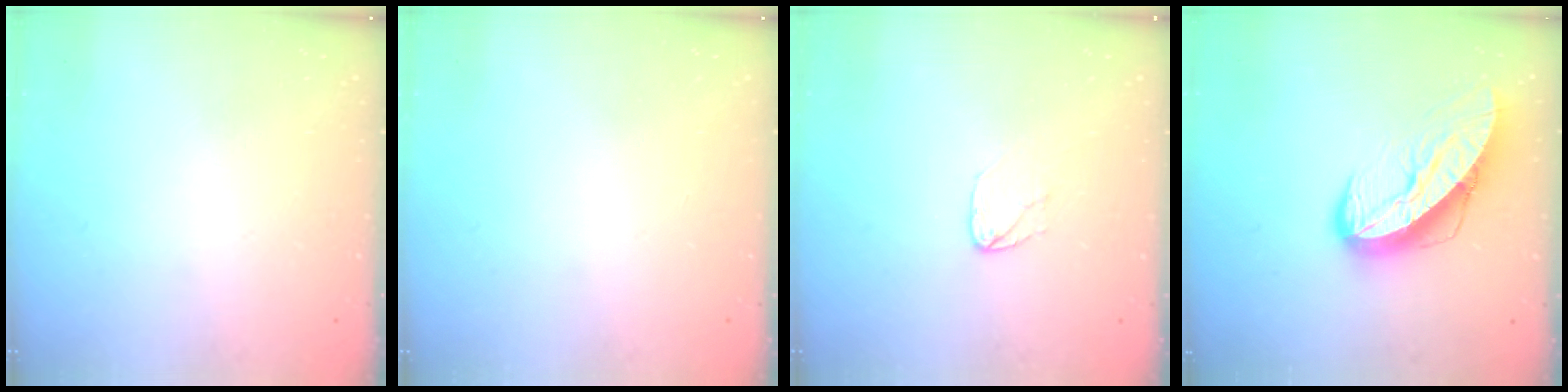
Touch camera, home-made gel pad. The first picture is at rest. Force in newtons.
{"total": 0.0}
{"total": 4.5, "press": 4.4, "slide": 0.3}
{"total": 10.6, "press": 10.6, "slide": 0.9}